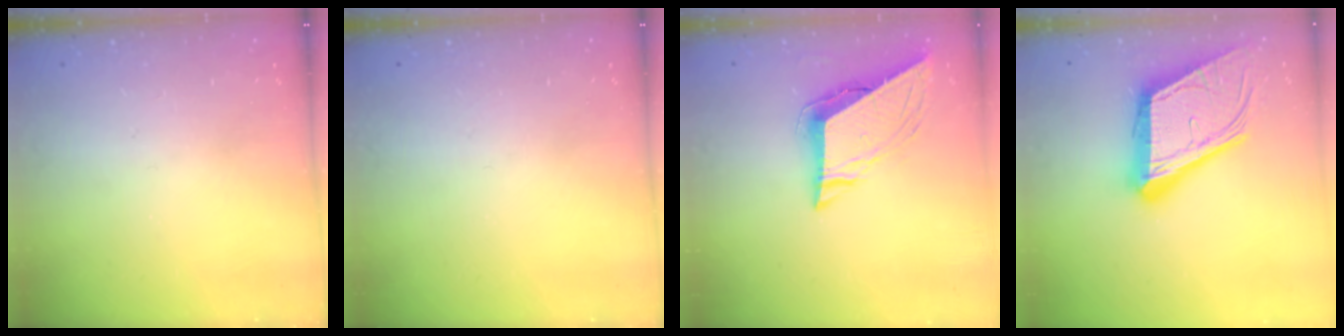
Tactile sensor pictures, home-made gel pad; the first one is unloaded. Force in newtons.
{"total": 0.0}
{"total": 8.4, "press": 8.4, "slide": 0.8}
{"total": 24.2, "press": 23.8, "slide": 4.4}